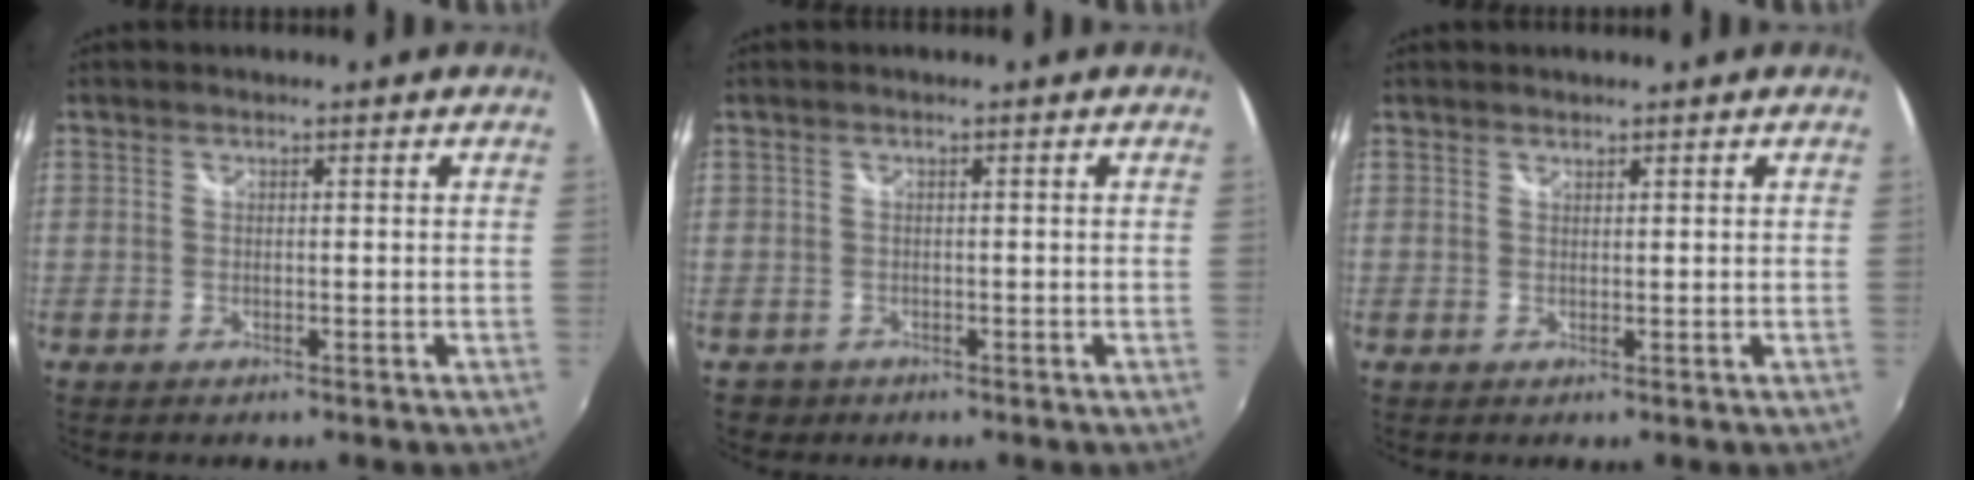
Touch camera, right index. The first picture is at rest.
{"total": 2.1, "force": [-0.9, 1.9, 0.3], "torque": [-0.011, -0.002, -0.010]}
{"total": 0.6, "force": [0.5, 0.2, 0.0], "torque": [0.001, 0.000, 0.010]}